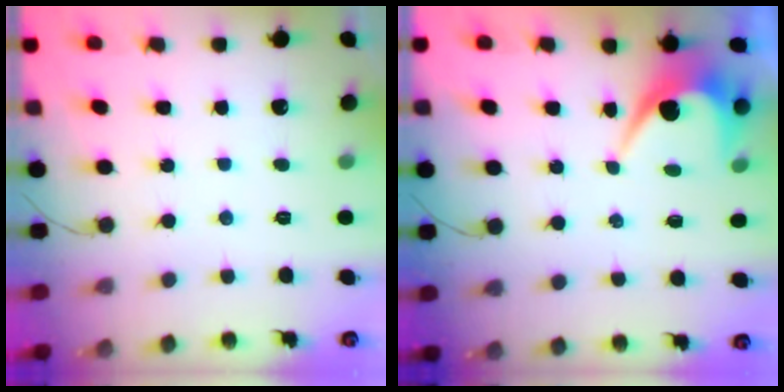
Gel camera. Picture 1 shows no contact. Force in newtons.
{"total": 5.6, "press": 5.6, "slide": 0.3}